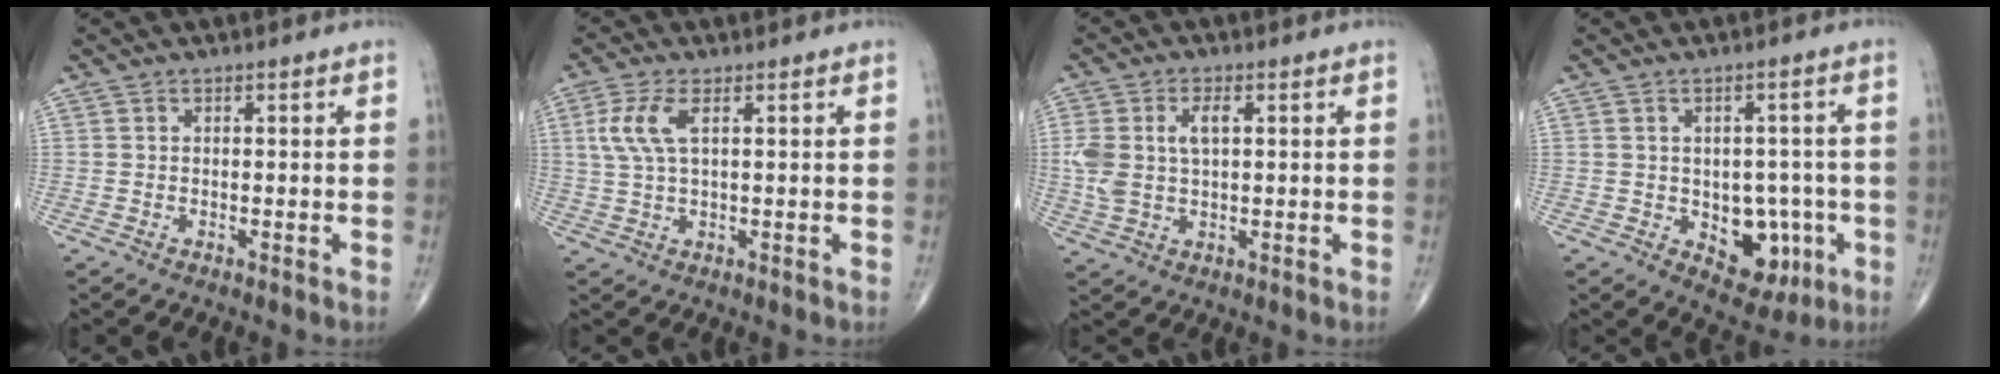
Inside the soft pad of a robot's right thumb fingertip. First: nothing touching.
{"total": 7.2, "force": [1.8, 2.9, 6.4], "torque": [-0.161, 0.009, 0.038]}
{"total": 7.5, "force": [1.3, 4.1, 6.2], "torque": [-0.146, 0.010, 0.030]}
{"total": 9.6, "force": [-2.5, 6.6, 6.5], "torque": [-0.038, 0.012, -0.020]}